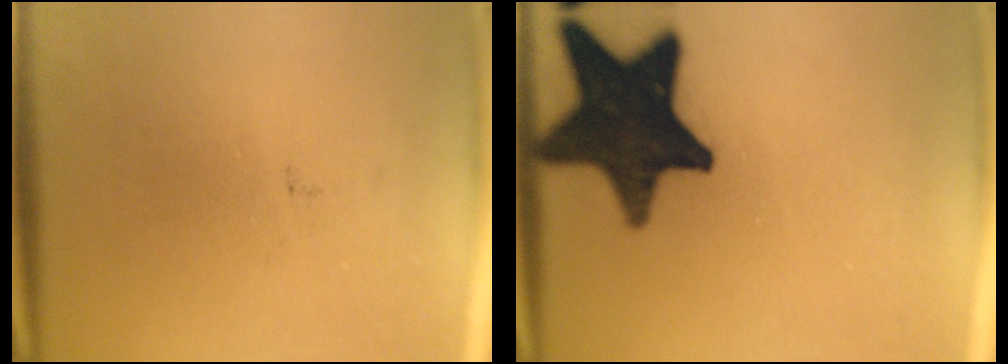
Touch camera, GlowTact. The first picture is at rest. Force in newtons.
{"total": 18.5}